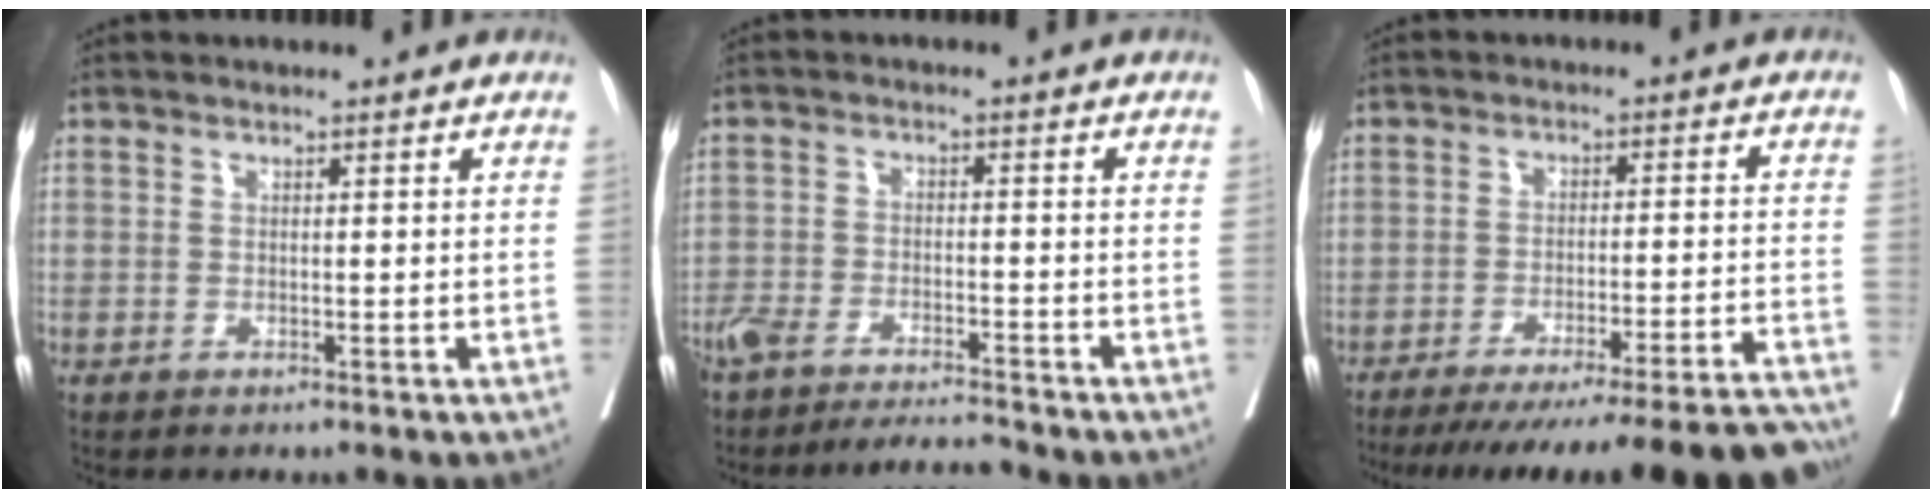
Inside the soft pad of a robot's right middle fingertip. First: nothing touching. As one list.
[{"total": 7.7, "force": [-7.3, 0.3, 2.6], "torque": [-0.043, -0.001, -0.123]}, {"total": 22.9, "force": [-20.6, -0.2, 9.9], "torque": [-0.076, -0.026, -0.276]}]